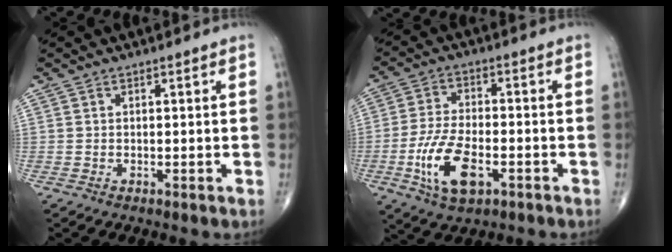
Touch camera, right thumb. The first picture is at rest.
{"total": 11.3, "force": [-4.0, 5.4, 9.0], "torque": [-0.178, 0.011, -0.072]}